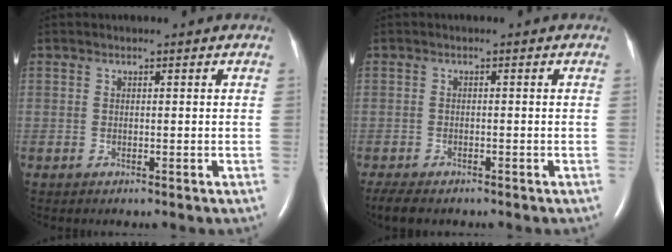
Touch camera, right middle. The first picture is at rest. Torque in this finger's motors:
{"motor_torque": [0.25, -0.17, 0.03, 0.03]}